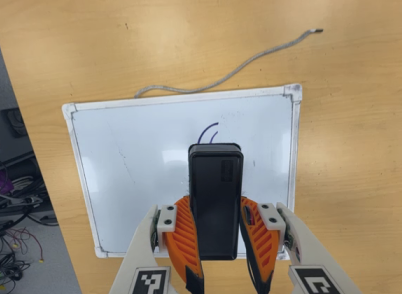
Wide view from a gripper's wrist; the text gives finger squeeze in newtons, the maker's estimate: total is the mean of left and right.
{"total": 9.4, "left": 7.7, "right": 11.1}